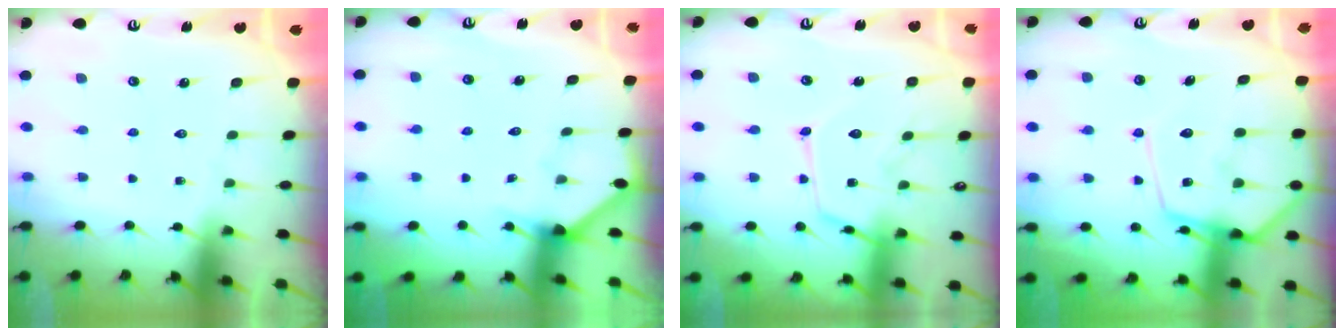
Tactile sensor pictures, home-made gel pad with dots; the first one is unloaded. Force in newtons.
{"total": 2.6, "press": 2.6, "slide": 0.3}
{"total": 12.8, "press": 12.8, "slide": 1.1}
{"total": 13.9, "press": 13.9, "slide": 1.3}